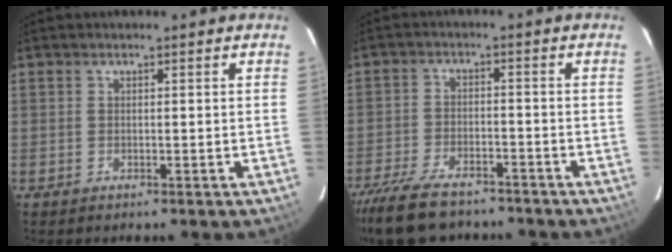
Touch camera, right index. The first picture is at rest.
{"total": 14.5, "force": [-11.8, 5.5, 6.4], "torque": [-0.152, -0.016, -0.195]}